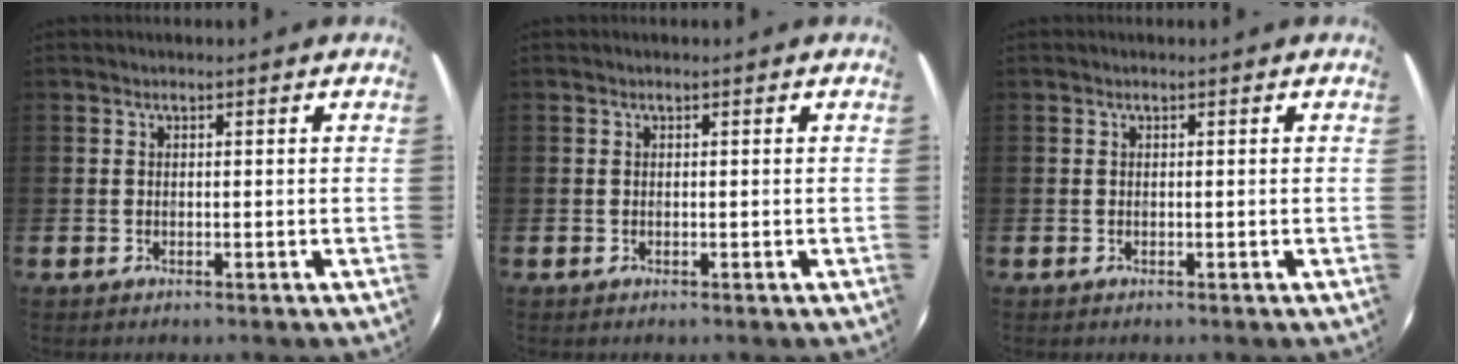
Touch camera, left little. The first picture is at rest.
{"total": 0.0}
{"total": 0.0}